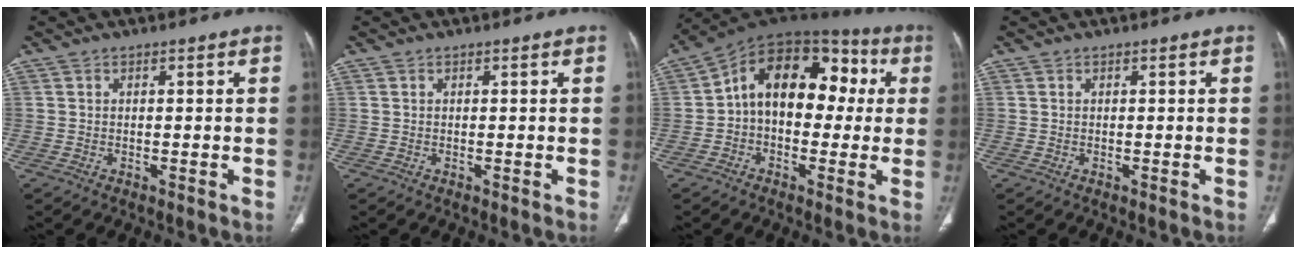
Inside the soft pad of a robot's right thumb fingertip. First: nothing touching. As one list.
[{"total": 0.0}, {"total": 17.5, "force": [1.7, 11.4, 13.2], "torque": [-0.154, 0.053, 0.015]}, {"total": 0.0}]